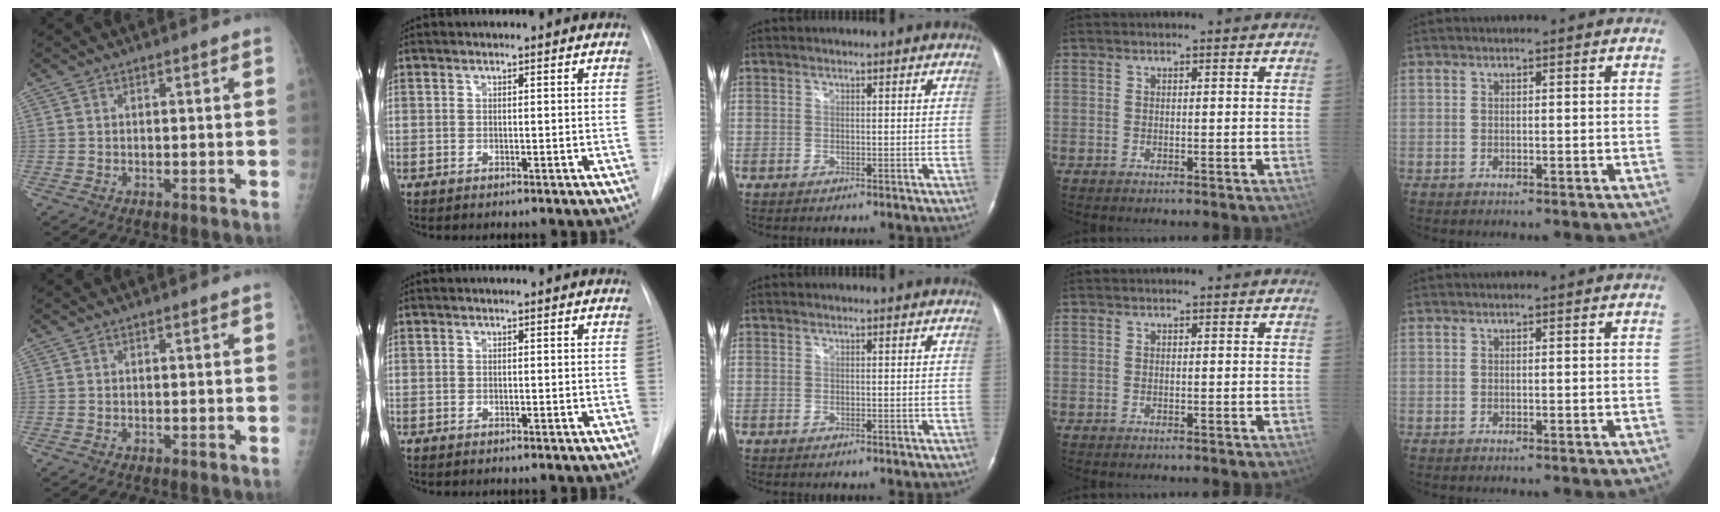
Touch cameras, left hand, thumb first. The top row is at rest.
{}